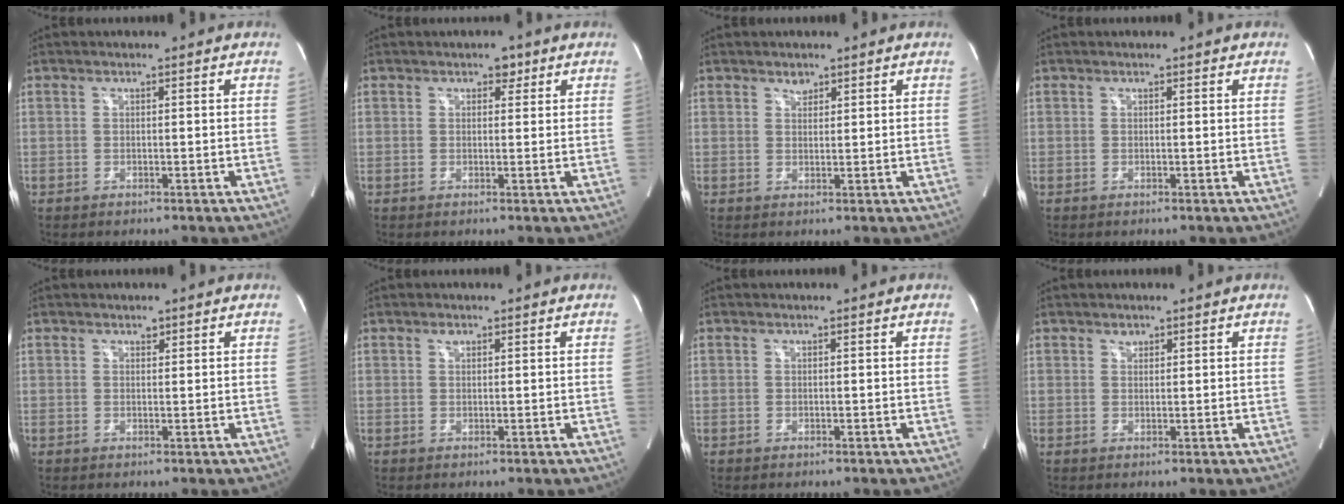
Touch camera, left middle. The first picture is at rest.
{"total": 1.6, "force": [1.0, 1.1, 0.8], "torque": [-0.009, 0.006, 0.012]}
{"total": 1.3, "force": [1.0, 0.8, 0.4], "torque": [-0.008, -0.002, 0.018]}
{"total": 0.0}
{"total": 0.7, "force": [0.5, 0.4, 0.3], "torque": [-0.005, 0.000, 0.008]}
{"total": 0.8, "force": [0.5, 0.4, 0.4], "torque": [-0.009, 0.001, 0.009]}
{"total": 0.0}
{"total": 0.9, "force": [0.6, 0.6, 0.2], "torque": [-0.002, -0.003, 0.010]}